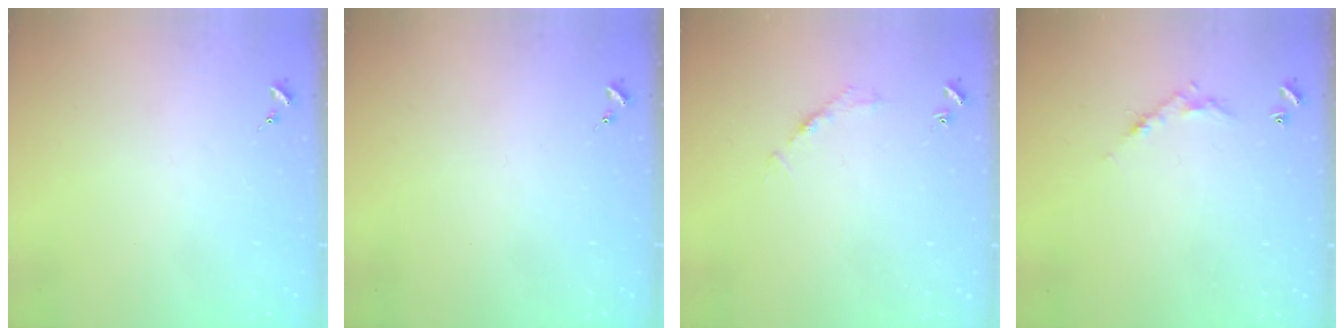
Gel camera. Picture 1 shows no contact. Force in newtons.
{"total": 0.0}
{"total": 2.7, "press": 2.7, "slide": 0.4}
{"total": 5.2, "press": 5.2, "slide": 0.3}